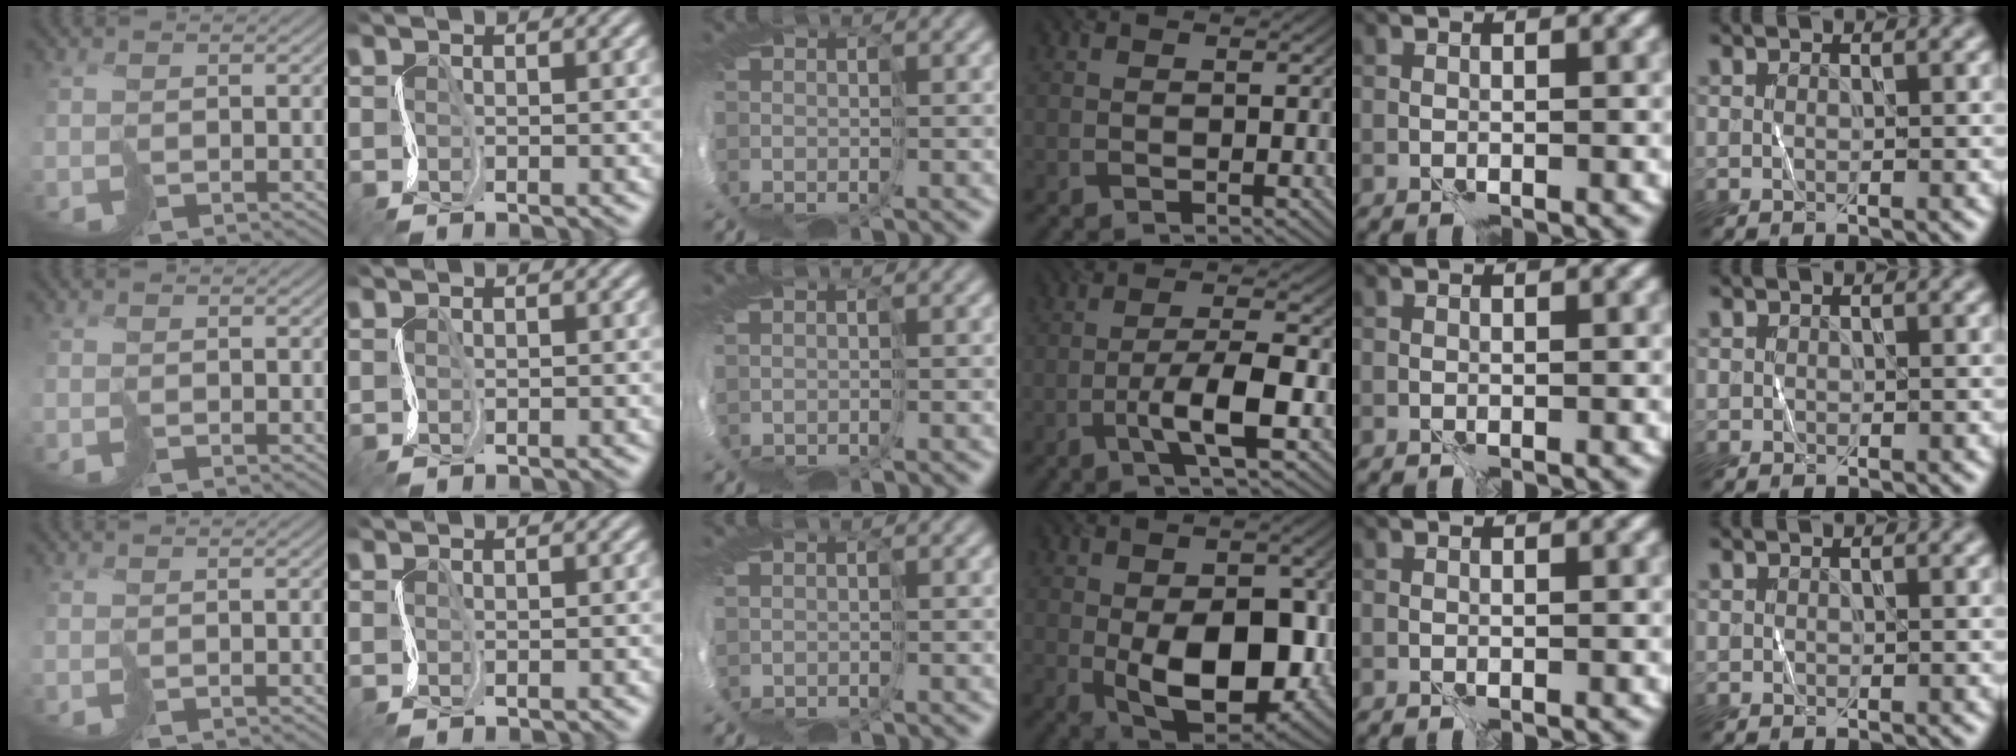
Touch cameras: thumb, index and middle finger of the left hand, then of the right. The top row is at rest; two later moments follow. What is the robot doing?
{"motion": "cut", "object": "tissue"}